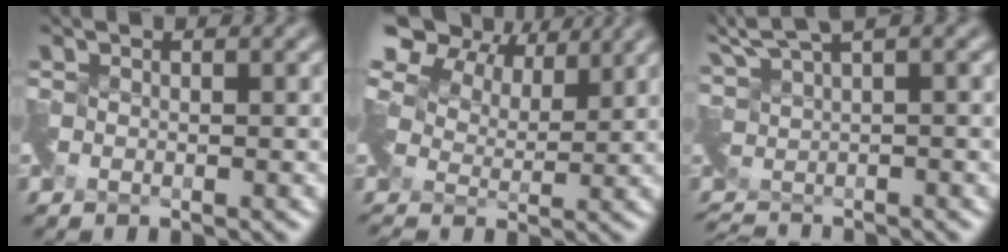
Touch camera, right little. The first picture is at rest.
{"total": 8.9, "force": [6.3, 4.3, 4.5], "torque": [-0.129, 0.035, 0.098]}
{"total": 2.6, "force": [0.9, 0.7, 2.3], "torque": [-0.056, -0.012, 0.021]}